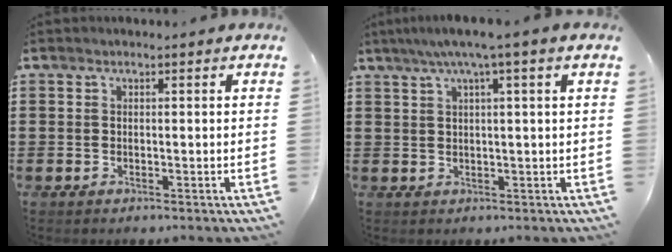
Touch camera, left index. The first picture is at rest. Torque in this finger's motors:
{"motor_torque": [2.14, 0.00, 0.82, 0.21]}